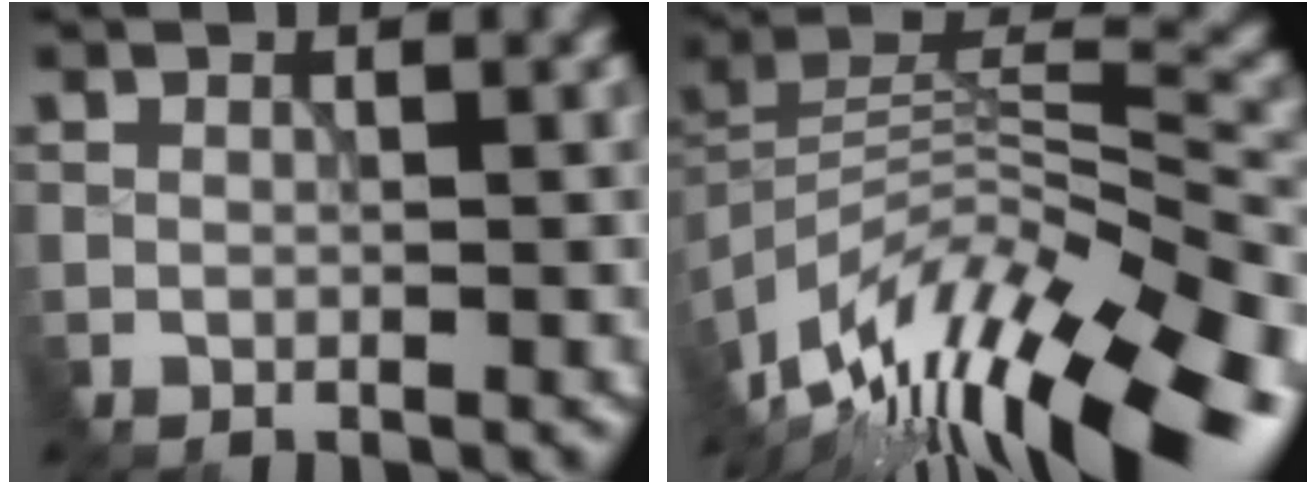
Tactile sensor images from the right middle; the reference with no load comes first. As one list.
[{"total": 14.0, "force": [-9.0, 4.7, 9.6], "torque": [-0.196, 0.020, -0.147]}]